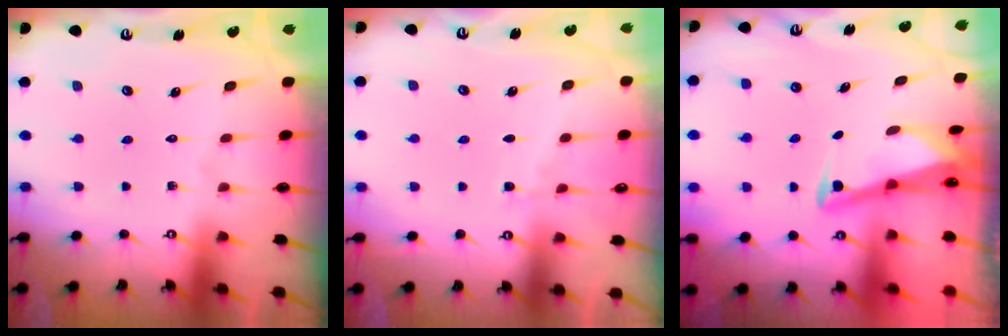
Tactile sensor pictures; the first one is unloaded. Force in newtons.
{"total": 2.5, "press": 2.4, "slide": 0.4}
{"total": 3.0, "press": 3.0, "slide": 0.4}